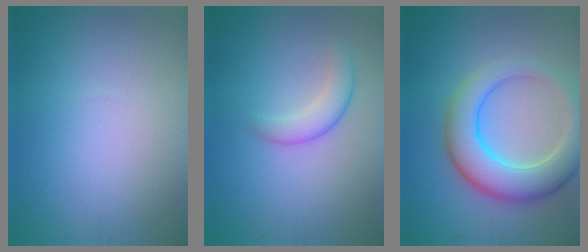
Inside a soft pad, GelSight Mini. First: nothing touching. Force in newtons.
{"total": 2.4, "press": 2.4, "slide": 0.1}
{"total": 7.3, "press": 7.3, "slide": 0.4}